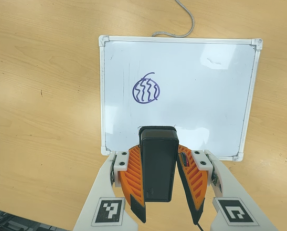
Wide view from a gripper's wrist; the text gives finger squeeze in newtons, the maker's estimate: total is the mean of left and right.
{"total": 6.2, "left": 5.0, "right": 7.5}